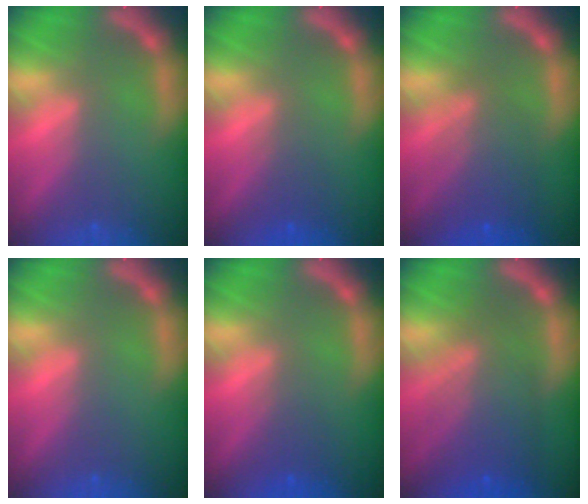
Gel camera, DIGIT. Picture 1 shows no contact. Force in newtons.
{"total": 2.0}
{"total": 5.5}
{"total": 0.0}
{"total": 2.0}
{"total": 7.5}